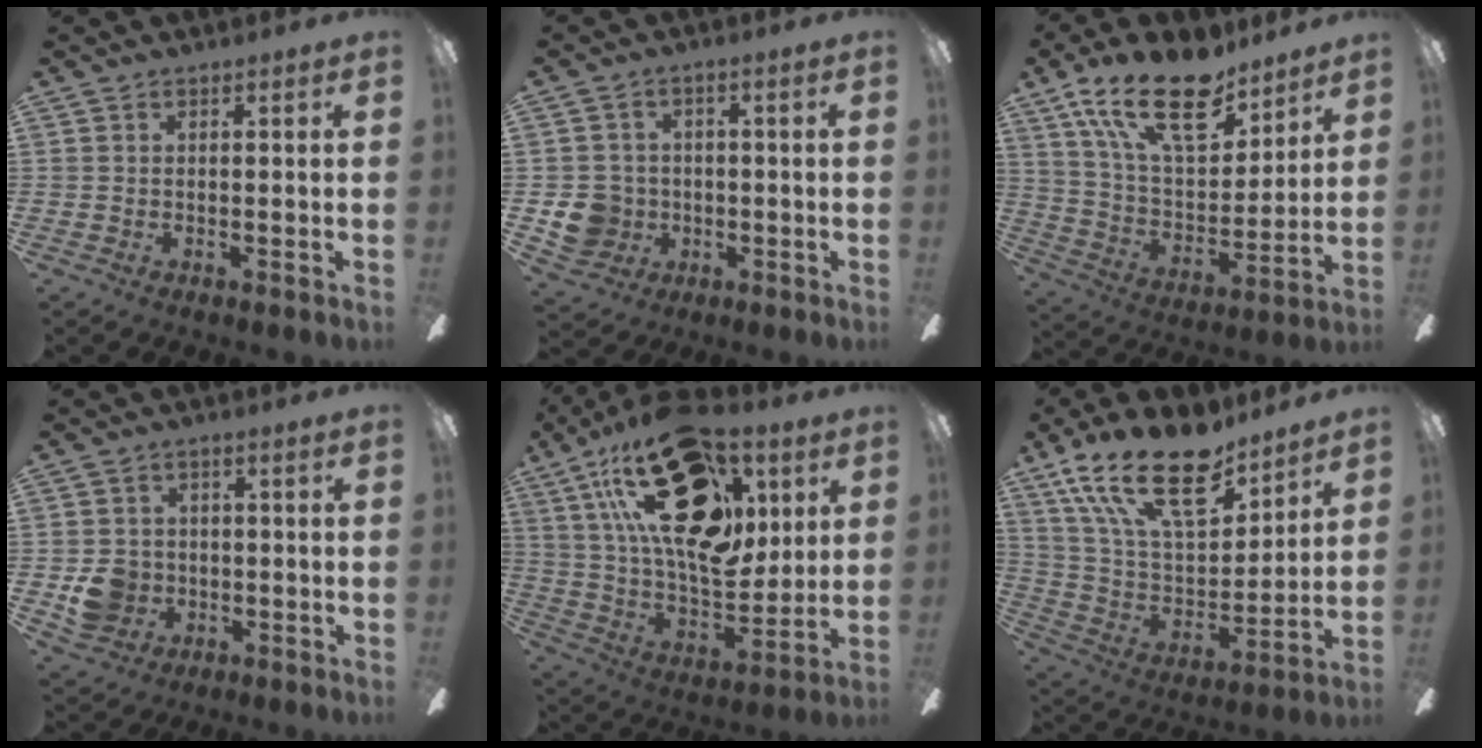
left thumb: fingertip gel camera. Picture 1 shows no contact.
{"total": 7.5, "force": [-1.3, 7.2, 1.8], "torque": [-0.061, 0.012, -0.020]}
{"total": 22.3, "force": [14.6, 10.0, 13.5], "torque": [-0.240, -0.078, 0.257]}
{"total": 7.5, "force": [-1.6, 6.8, 2.7], "torque": [-0.056, 0.015, -0.025]}
{"total": 29.9, "force": [14.5, 15.9, 20.8], "torque": [-0.361, -0.073, 0.255]}
{"total": 23.1, "force": [14.9, 10.2, 14.4], "torque": [-0.276, -0.086, 0.262]}